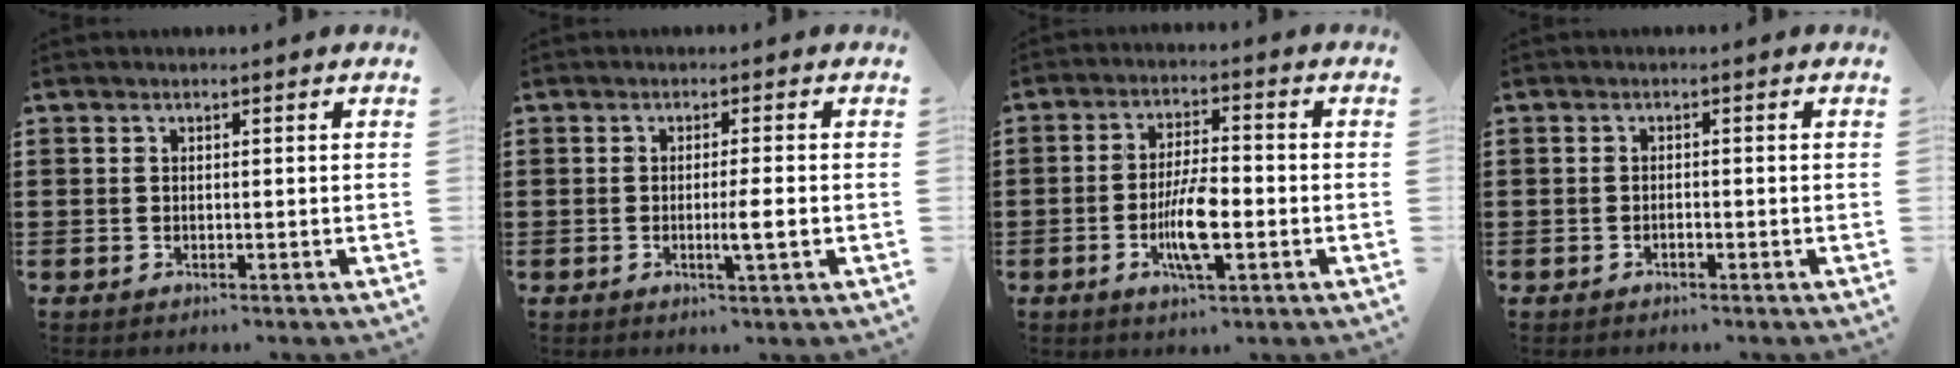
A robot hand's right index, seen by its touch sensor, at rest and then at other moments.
{"total": 3.3, "force": [-0.8, -0.1, 3.2], "torque": [-0.052, -0.007, -0.017]}
{"total": 7.5, "force": [-2.2, 2.0, 6.9], "torque": [-0.140, -0.008, -0.043]}
{"total": 0.7, "force": [-0.6, 0.2, 0.3], "torque": [-0.008, -0.004, -0.010]}